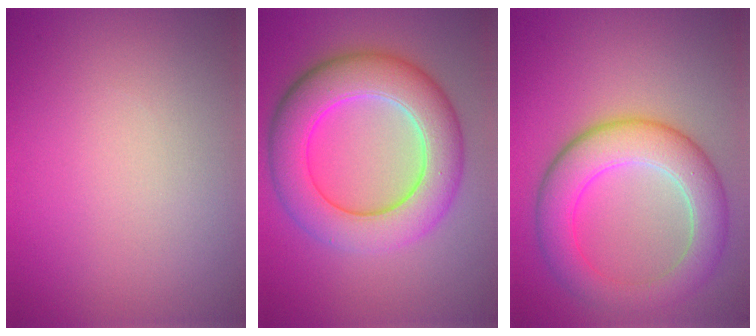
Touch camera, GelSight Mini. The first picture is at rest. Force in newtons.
{"total": 8.7, "press": 8.7, "slide": 0.3}
{"total": 6.6, "press": 6.6, "slide": 0.1}